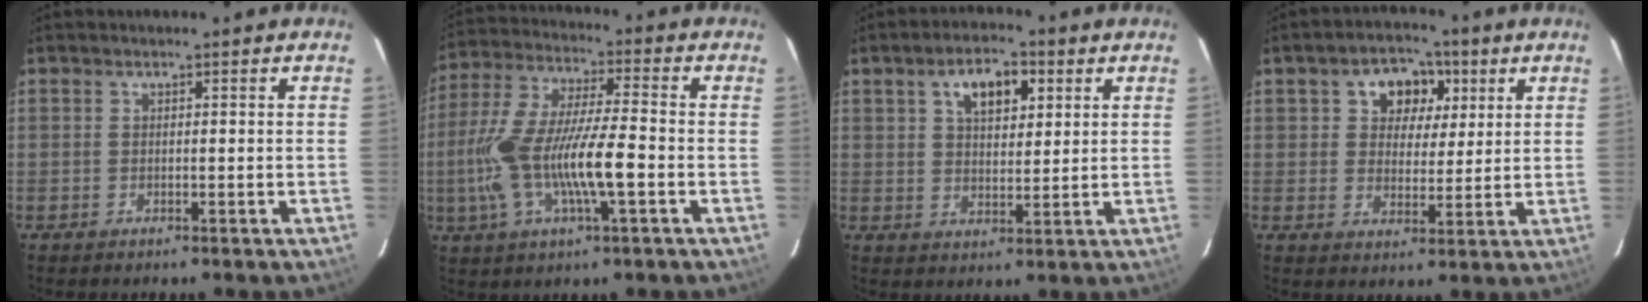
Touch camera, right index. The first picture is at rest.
{"total": 16.6, "force": [-3.9, 3.4, 15.8], "torque": [-0.320, -0.008, -0.072]}
{"total": 8.0, "force": [3.5, 4.1, 5.9], "torque": [-0.096, 0.022, 0.061]}
{"total": 8.4, "force": [3.2, 6.5, 4.3], "torque": [-0.075, 0.016, 0.051]}